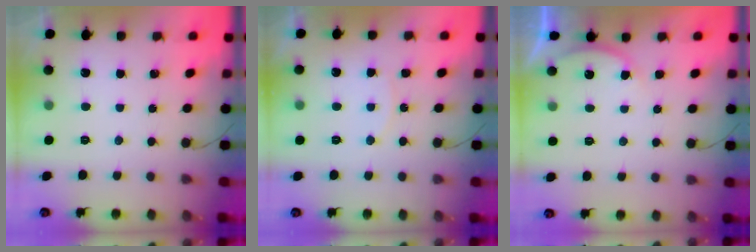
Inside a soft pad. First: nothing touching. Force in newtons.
{"total": 7.7, "press": 7.7, "slide": 0.7}
{"total": 3.2, "press": 3.1, "slide": 0.6}